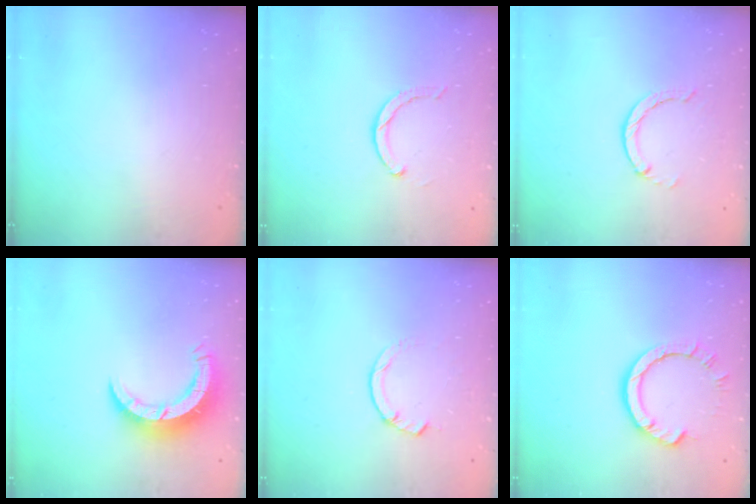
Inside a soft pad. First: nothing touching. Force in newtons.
{"total": 3.6, "press": 3.6, "slide": 0.6}
{"total": 1.2, "press": 1.2, "slide": 0.2}
{"total": 8.6, "press": 8.5, "slide": 0.8}
{"total": 4.0, "press": 3.9, "slide": 0.7}
{"total": 7.7, "press": 7.7, "slide": 0.6}